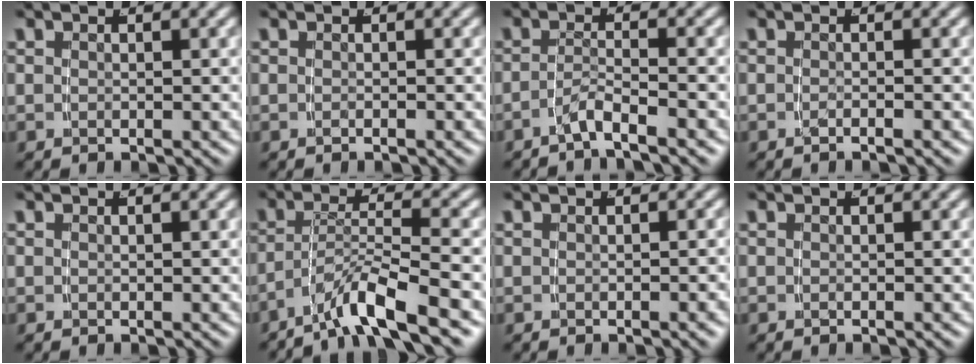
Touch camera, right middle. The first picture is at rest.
{"total": 0.5, "force": [-0.4, -0.4, 0.1], "torque": [-0.002, 0.002, -0.007]}
{"total": 3.0, "force": [-2.6, 0.1, 1.5], "torque": [-0.027, -0.009, -0.043]}
{"total": 1.1, "force": [-0.9, -0.6, 0.3], "torque": [-0.006, 0.000, -0.016]}
{"total": 0.0}
{"total": 5.4, "force": [-3.7, 0.8, 3.8], "torque": [-0.066, -0.009, -0.053]}
{"total": 0.6, "force": [-0.4, -0.3, 0.4], "torque": [-0.005, 0.005, -0.008]}
{"total": 0.0}